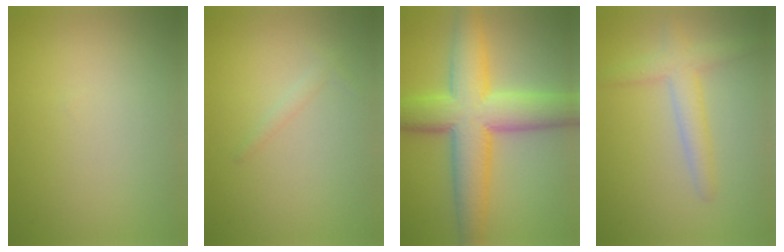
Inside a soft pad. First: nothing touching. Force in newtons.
{"total": 0.9, "press": 0.9, "slide": 0.0}
{"total": 9.9, "press": 9.9, "slide": 0.3}
{"total": 3.0, "press": 3.0, "slide": 0.1}